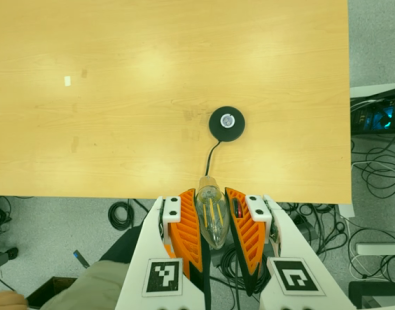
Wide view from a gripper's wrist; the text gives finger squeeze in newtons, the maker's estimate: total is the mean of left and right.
{"total": 18.9, "left": 20.8, "right": 17.0}